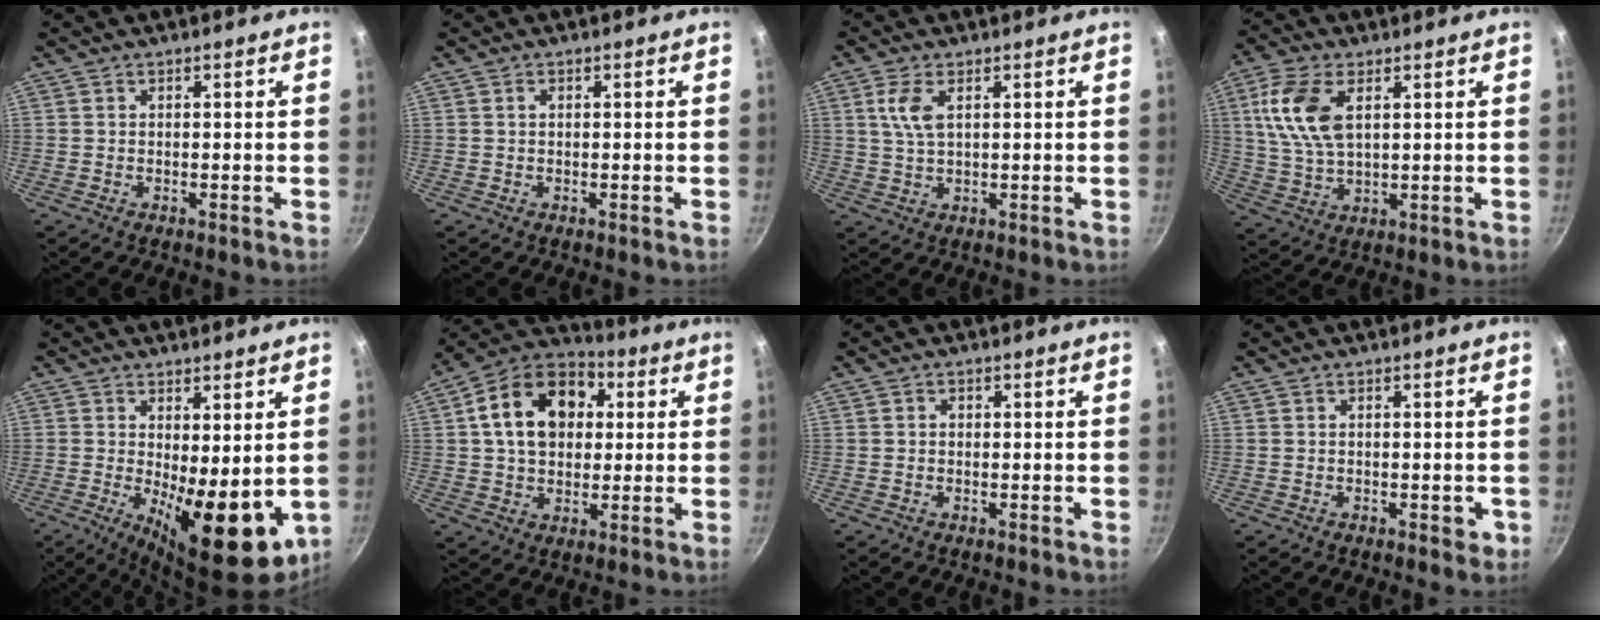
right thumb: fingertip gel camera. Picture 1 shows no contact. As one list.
[{"total": 0.8, "force": [0.2, 0.6, 0.5], "torque": [-0.008, 0.005, 0.004]}, {"total": 5.1, "force": [1.7, 2.4, 4.2], "torque": [-0.087, -0.002, 0.035]}, {"total": 11.8, "force": [3.5, 6.4, 9.3], "torque": [-0.184, -0.003, 0.070]}, {"total": 14.4, "force": [-1.4, 5.5, 13.2], "torque": [-0.159, -0.019, -0.006]}, {"total": 17.2, "force": [3.6, 12.5, 11.2], "torque": [-0.163, 0.026, 0.046]}, {"total": 1.0, "force": [0.0, 0.9, 0.5], "torque": [-0.007, 0.005, 0.000]}, {"total": 2.1, "force": [-0.7, 1.2, 1.6], "torque": [-0.016, 0.001, -0.009]}]